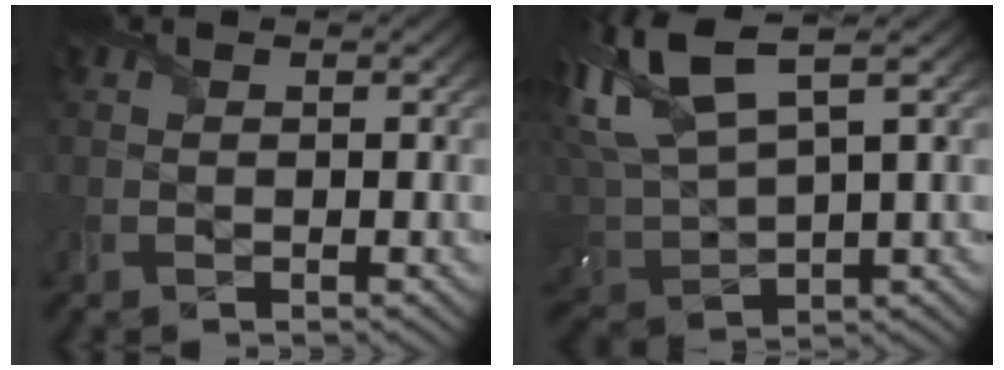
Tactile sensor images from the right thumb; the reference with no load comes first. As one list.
[{"total": 11.1, "force": [5.8, 4.4, 8.3], "torque": [-0.223, 0.020, 0.112]}]